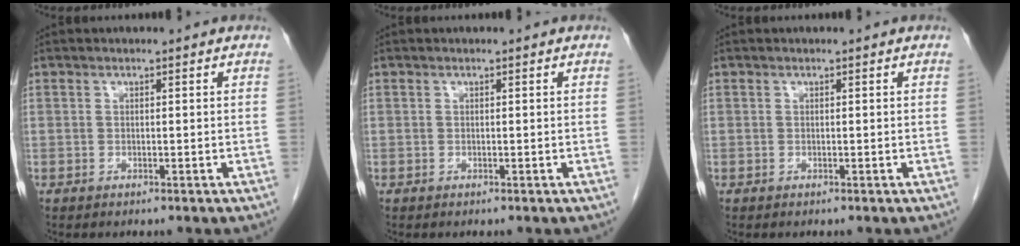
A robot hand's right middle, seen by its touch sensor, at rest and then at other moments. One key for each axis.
{"total": 0.0}
{"total": 0.0}